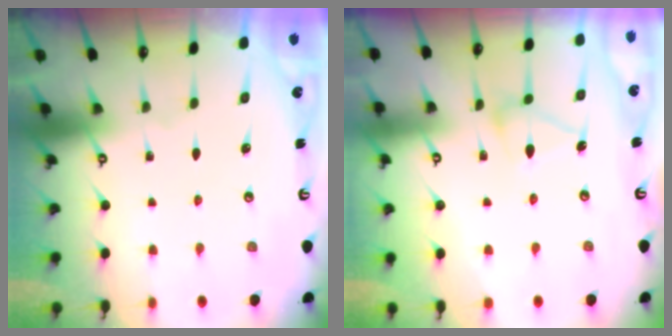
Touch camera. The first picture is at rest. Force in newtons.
{"total": 10.8, "press": 10.8, "slide": 0.4}